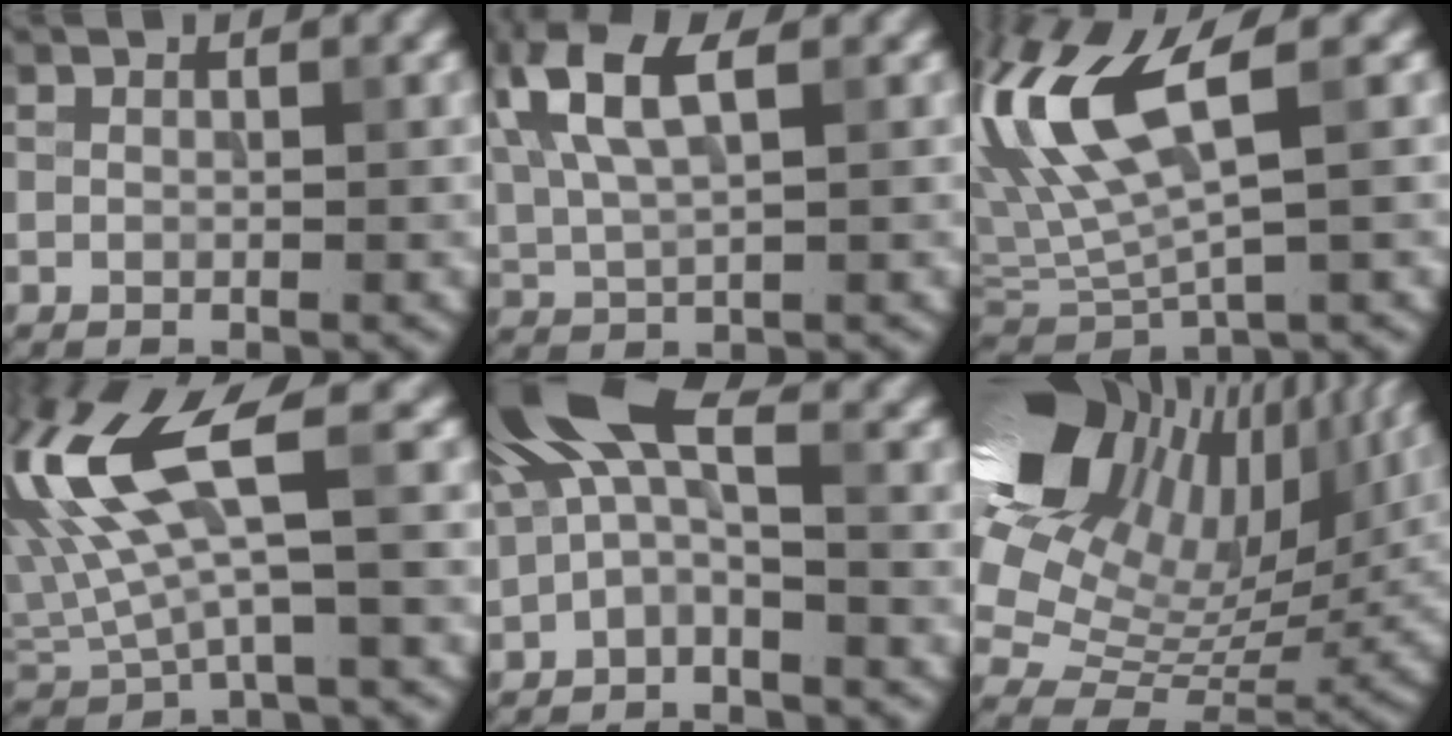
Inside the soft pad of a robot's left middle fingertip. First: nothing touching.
{"total": 8.4, "force": [3.4, 3.4, 6.9], "torque": [-0.164, 0.022, 0.064]}
{"total": 9.7, "force": [2.9, 3.1, 8.7], "torque": [-0.184, 0.013, 0.054]}
{"total": 9.6, "force": [2.5, 2.9, 8.8], "torque": [-0.197, 0.009, 0.047]}
{"total": 6.7, "force": [0.5, 2.8, 6.0], "torque": [-0.115, 0.028, -0.011]}
{"total": 17.5, "force": [6.9, 11.1, 11.5], "torque": [-0.254, 0.027, 0.126]}